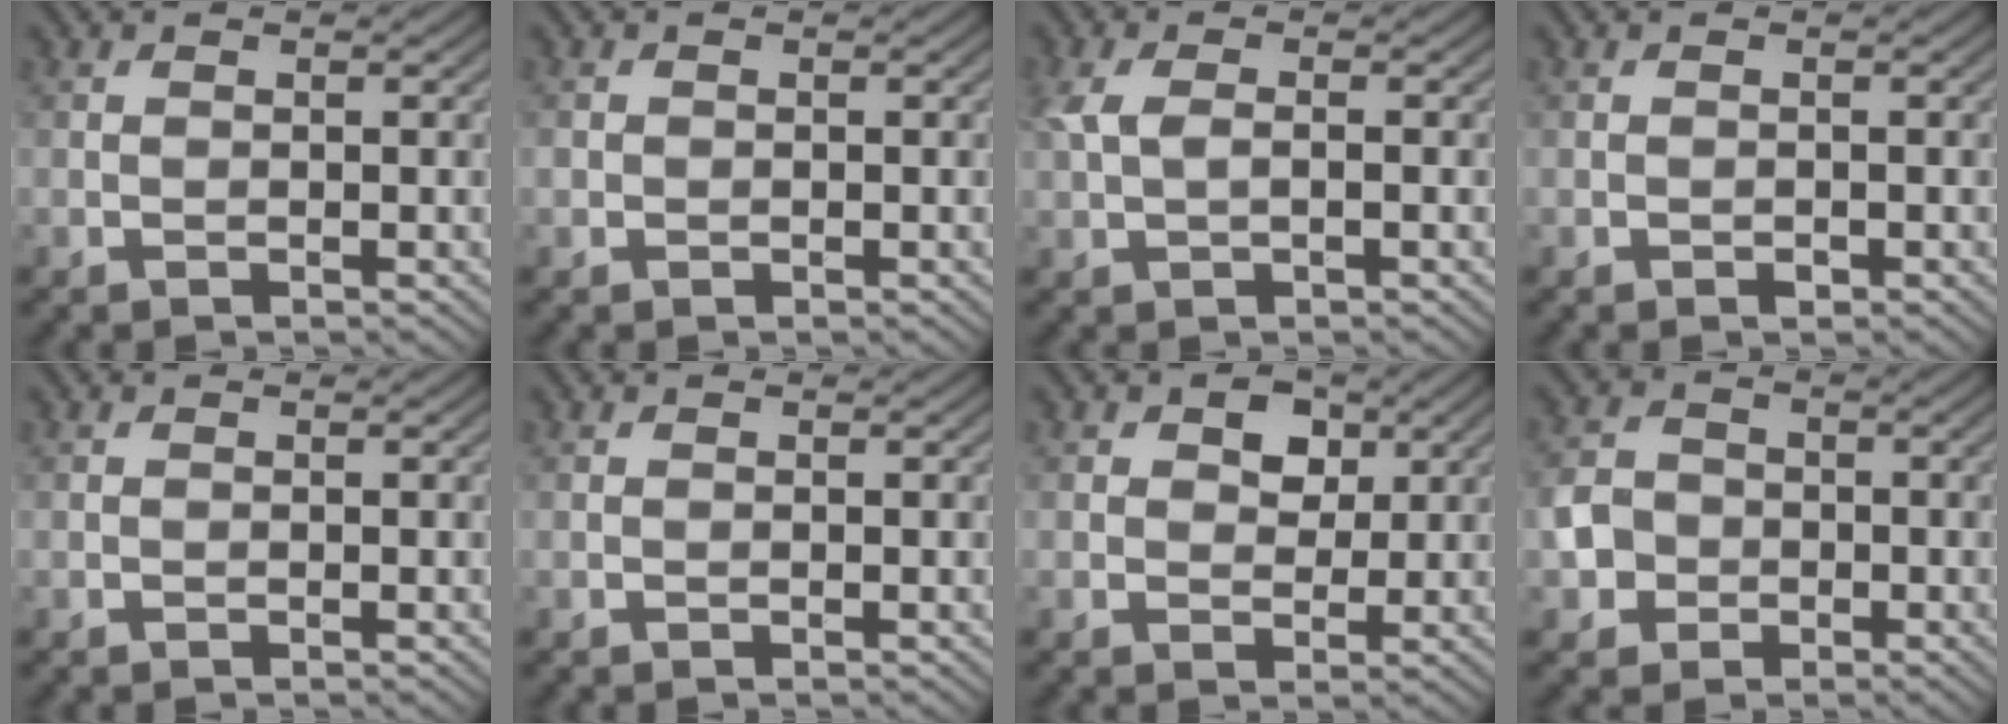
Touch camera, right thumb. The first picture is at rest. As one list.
[{"total": 0.8, "force": [-0.1, 0.7, 0.2], "torque": [-0.005, -0.003, -0.003]}, {"total": 2.8, "force": [0.1, 1.2, 2.6], "torque": [-0.066, 0.003, 0.002]}, {"total": 0.6, "force": [-0.3, 0.4, 0.3], "torque": [-0.003, -0.001, -0.006]}, {"total": 0.0}, {"total": 0.0}, {"total": 3.9, "force": [1.5, 2.7, 2.3], "torque": [-0.031, 0.000, 0.019]}, {"total": 4.2, "force": [-1.3, 3.7, 1.5], "torque": [-0.037, -0.001, -0.036]}]